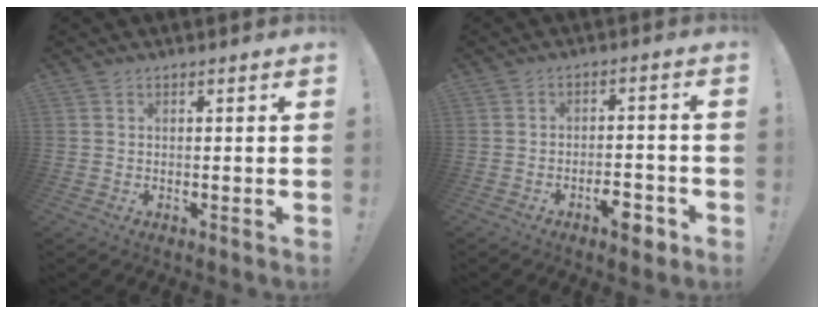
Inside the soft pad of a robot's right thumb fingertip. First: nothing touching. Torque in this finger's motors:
{"motor_torque": [0.48, 0.65, 0.34, -0.39, 0.00]}